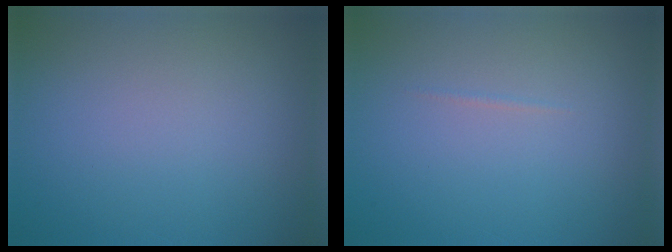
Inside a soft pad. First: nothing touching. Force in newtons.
{"total": 0.6, "press": 0.6, "slide": 0.2}